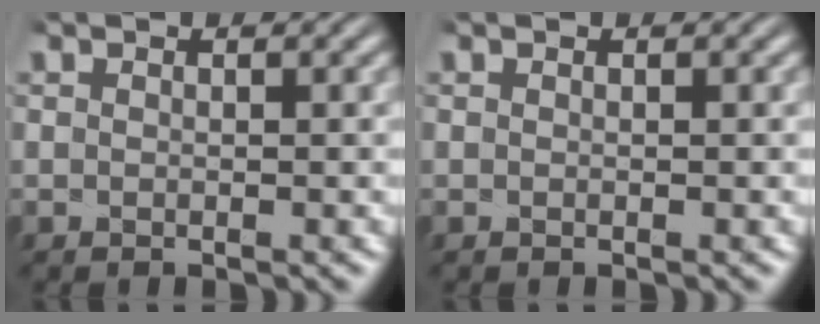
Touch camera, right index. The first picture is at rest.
{"total": 0.0}